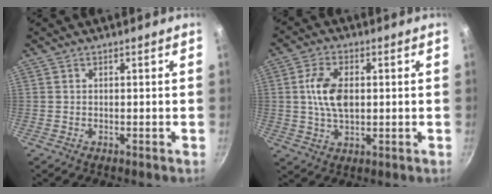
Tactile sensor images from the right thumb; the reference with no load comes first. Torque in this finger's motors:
{"motor_torque": [1.17, 1.10, 1.14, -0.12, 0.09]}